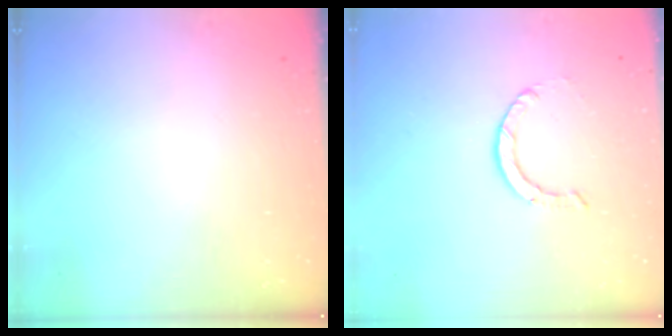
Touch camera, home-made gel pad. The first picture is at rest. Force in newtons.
{"total": 0.9, "press": 0.9, "slide": 0.1}